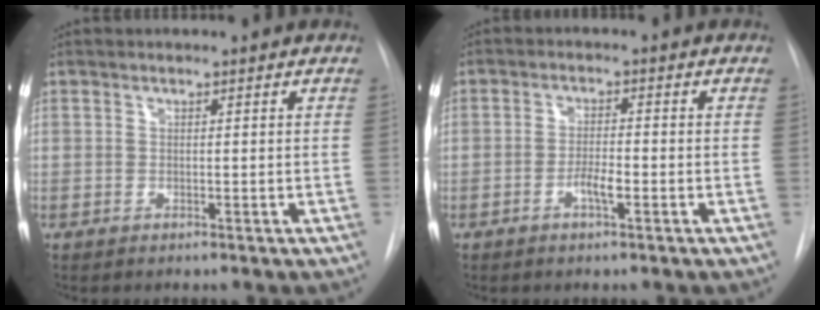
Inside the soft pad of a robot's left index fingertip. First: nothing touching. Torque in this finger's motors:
{"motor_torque": [0.54, 0.22, 0.08, 0.02]}